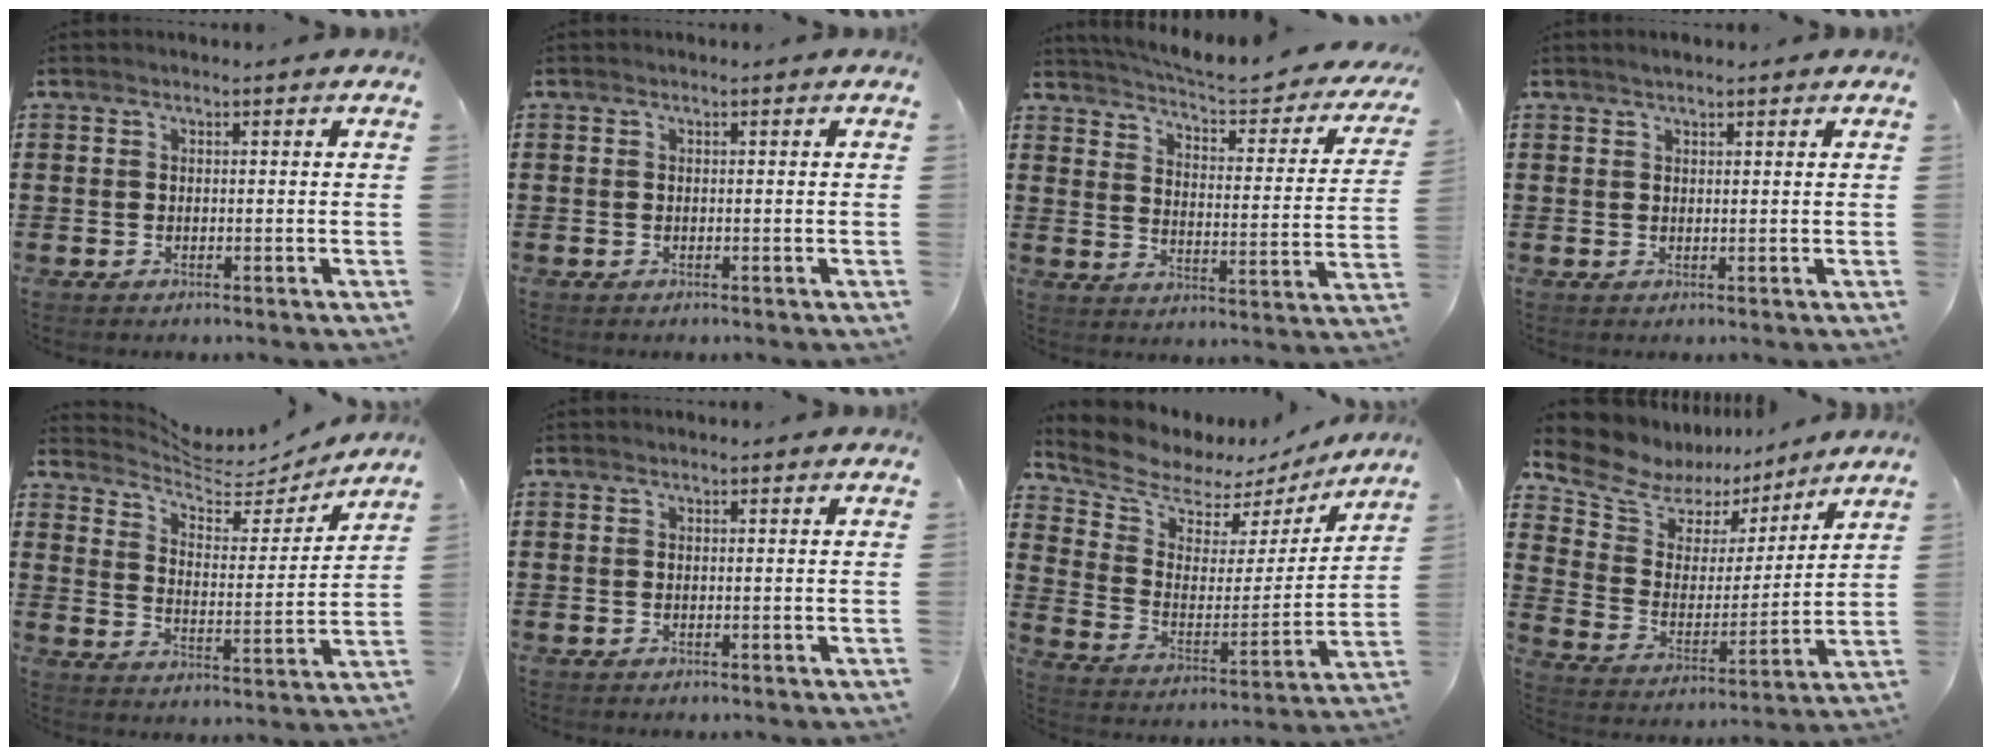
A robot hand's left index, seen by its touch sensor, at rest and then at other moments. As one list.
[{"total": 0.0}, {"total": 4.4, "force": [4.1, 0.1, 1.6], "torque": [-0.056, -0.037, 0.062]}, {"total": 1.3, "force": [1.1, 0.3, 0.5], "torque": [-0.011, 0.003, 0.020]}, {"total": 5.5, "force": [5.2, 1.2, 1.3], "torque": [-0.055, -0.037, 0.087]}, {"total": 0.0}, {"total": 6.3, "force": [5.5, 3.0, 1.1], "torque": [-0.062, -0.038, 0.093]}, {"total": 8.8, "force": [7.0, 4.8, 2.2], "torque": [-0.089, -0.041, 0.126]}]